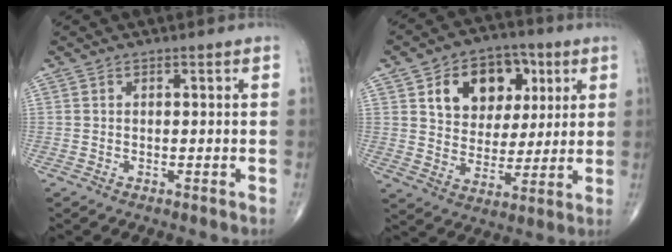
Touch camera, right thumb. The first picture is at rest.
{"total": 14.9, "force": [5.5, 10.8, 8.6], "torque": [-0.088, -0.007, 0.092]}